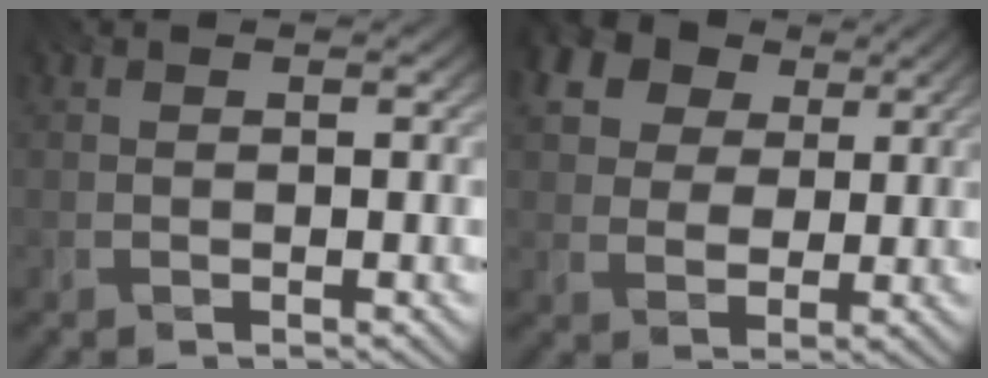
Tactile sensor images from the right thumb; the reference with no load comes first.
{"total": 13.4, "force": [6.5, 9.7, 6.5], "torque": [-0.177, 0.027, 0.133]}